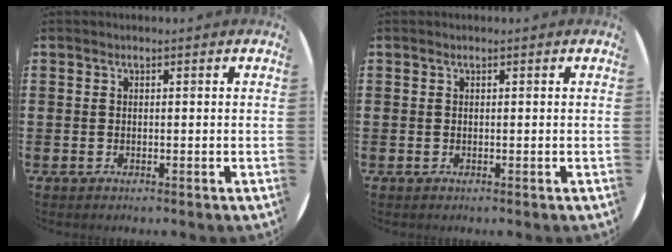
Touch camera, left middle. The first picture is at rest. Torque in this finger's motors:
{"motor_torque": [0.15, -0.10, -0.03, 0.00]}